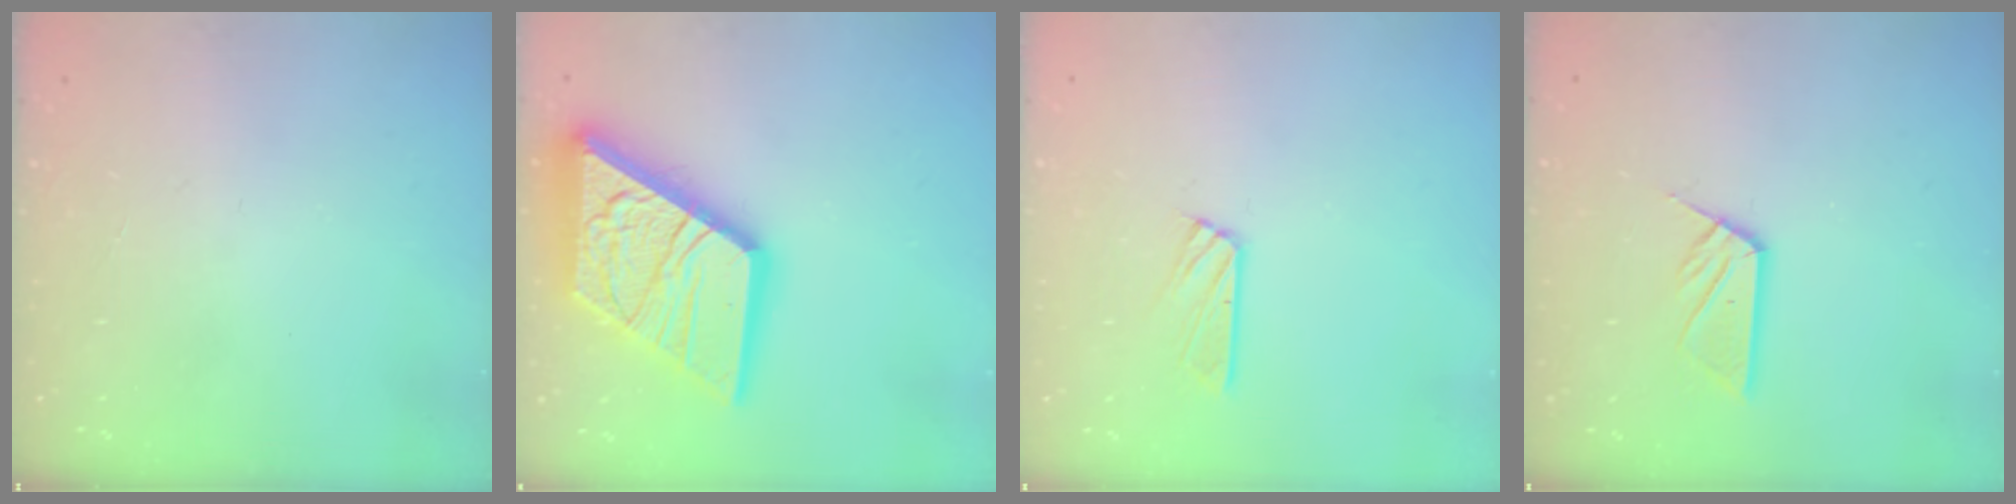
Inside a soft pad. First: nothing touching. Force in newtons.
{"total": 27.4, "press": 27.2, "slide": 3.0}
{"total": 6.9, "press": 6.9, "slide": 0.2}
{"total": 6.4, "press": 6.3, "slide": 0.5}